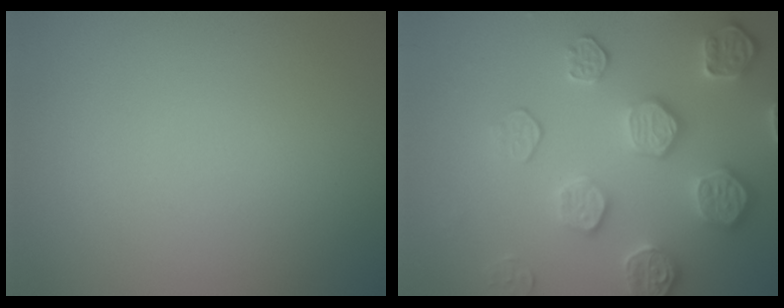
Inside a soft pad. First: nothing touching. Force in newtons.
{"total": 5.3, "press": 4.8, "slide": 2.2}